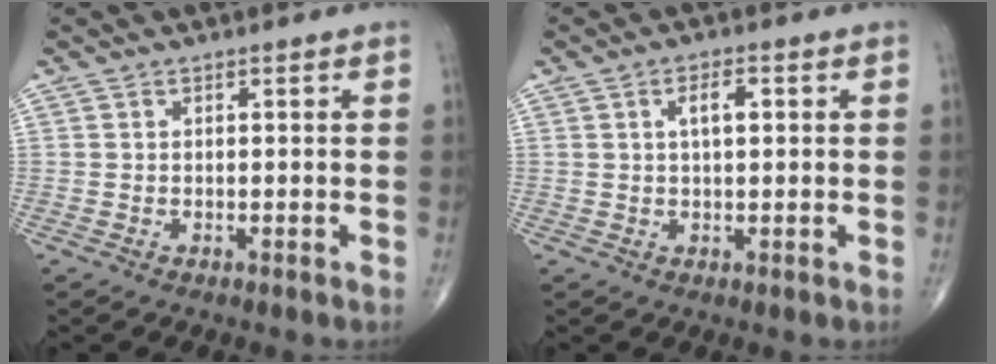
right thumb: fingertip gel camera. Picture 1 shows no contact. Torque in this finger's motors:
{"motor_torque": [0.50, 1.82, 0.40, -0.05, 0.03]}